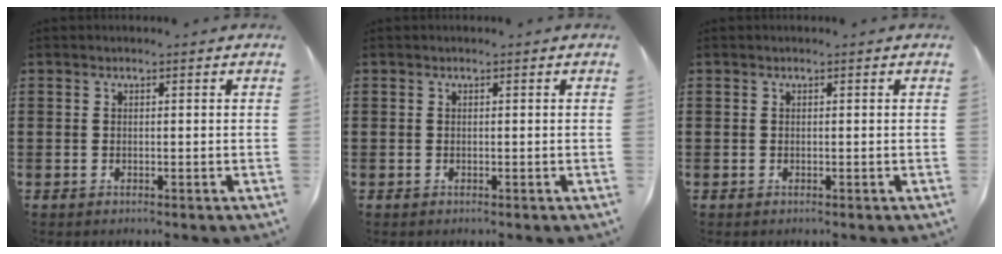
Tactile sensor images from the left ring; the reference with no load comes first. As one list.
[{"total": 0.0}, {"total": 0.0}]